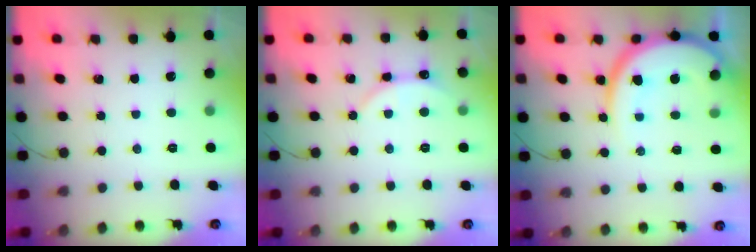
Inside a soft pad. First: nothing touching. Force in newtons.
{"total": 2.9, "press": 2.9, "slide": 0.3}
{"total": 13.4, "press": 13.3, "slide": 1.3}